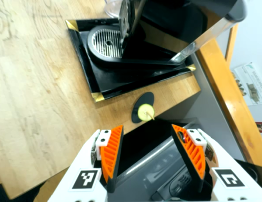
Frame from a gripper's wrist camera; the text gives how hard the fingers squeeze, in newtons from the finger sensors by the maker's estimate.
{"total": 0.0}